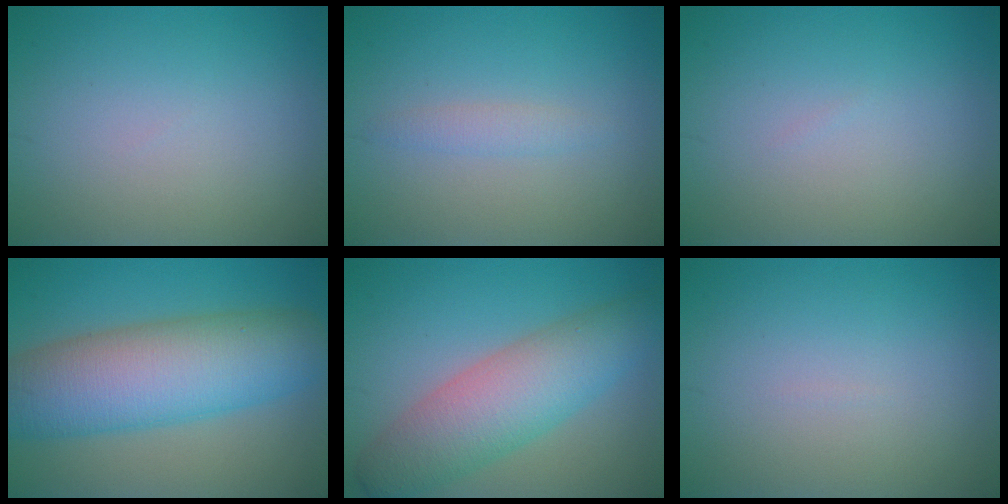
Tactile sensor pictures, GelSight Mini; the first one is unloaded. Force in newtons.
{"total": 1.3, "press": 1.3, "slide": 0.2}
{"total": 0.0}
{"total": 10.7, "press": 10.7, "slide": 0.4}
{"total": 7.1, "press": 7.1, "slide": 0.4}
{"total": 0.0}